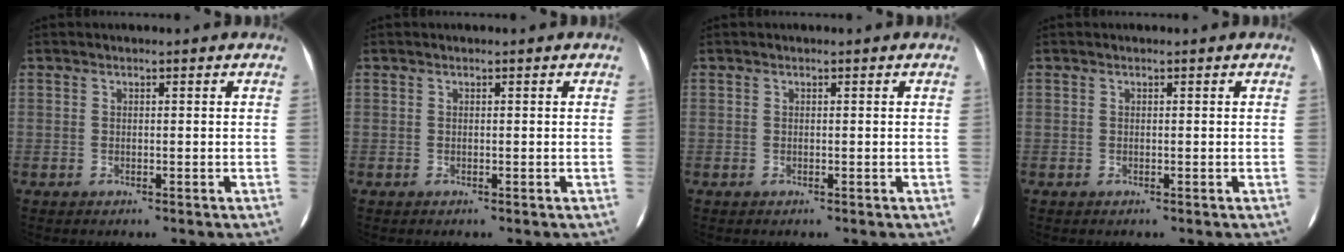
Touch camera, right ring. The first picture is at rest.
{"total": 0.0}
{"total": 0.0}
{"total": 0.0}